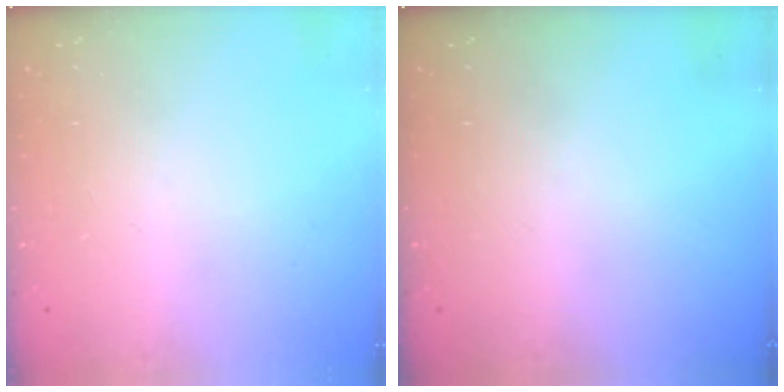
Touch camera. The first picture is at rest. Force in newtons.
{"total": 0.0}